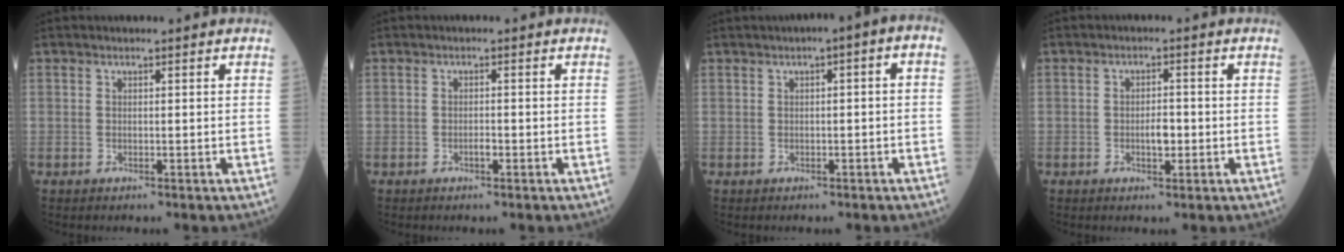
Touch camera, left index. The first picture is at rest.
{"total": 0.9, "force": [-0.6, 0.2, 0.6], "torque": [-0.009, -0.002, -0.013]}
{"total": 3.5, "force": [0.4, 0.7, 3.4], "torque": [-0.041, 0.015, 0.000]}
{"total": 2.4, "force": [-0.8, 1.0, 2.1], "torque": [-0.032, 0.000, -0.013]}